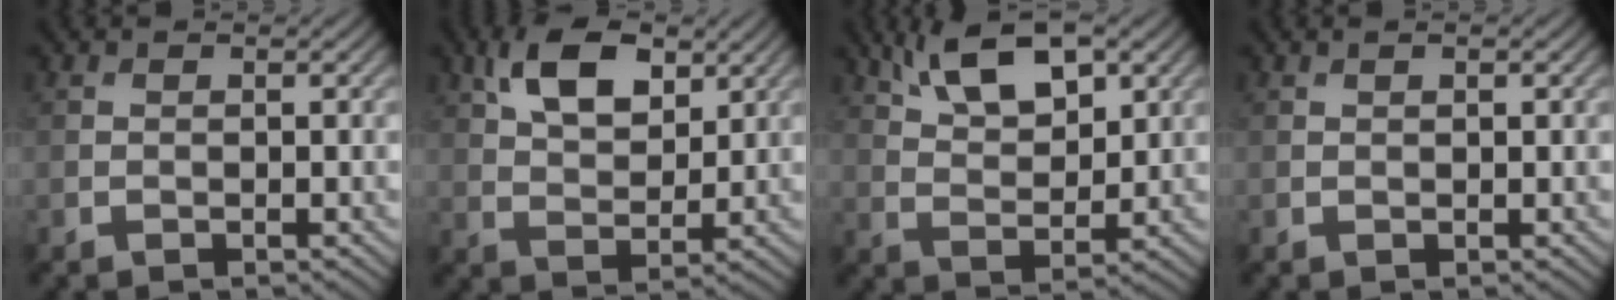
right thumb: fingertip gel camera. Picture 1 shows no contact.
{"total": 8.3, "force": [4.0, 4.5, 5.7], "torque": [-0.117, 0.006, 0.074]}
{"total": 8.9, "force": [5.0, 3.8, 6.3], "torque": [-0.128, 0.009, 0.097]}
{"total": 0.7, "force": [0.3, 0.2, 0.5], "torque": [-0.011, 0.003, 0.006]}